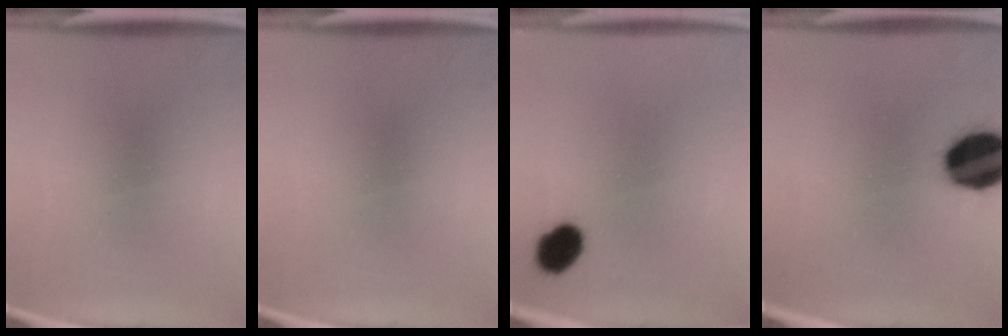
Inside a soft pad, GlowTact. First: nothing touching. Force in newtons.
{"total": 0.0}
{"total": 6.6}
{"total": 16.7}